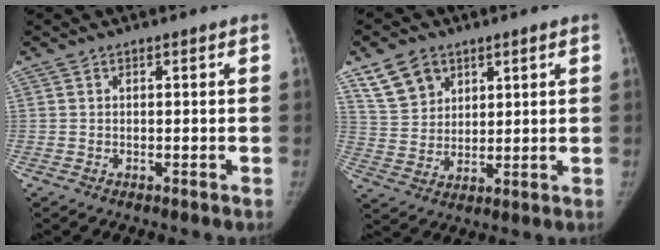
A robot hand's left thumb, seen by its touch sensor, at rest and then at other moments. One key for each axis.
{"total": 8.3, "fx": 5.0, "fy": 6.0, "fz": 2.9, "tx": -0.029, "ty": -0.021, "tz": 0.102}